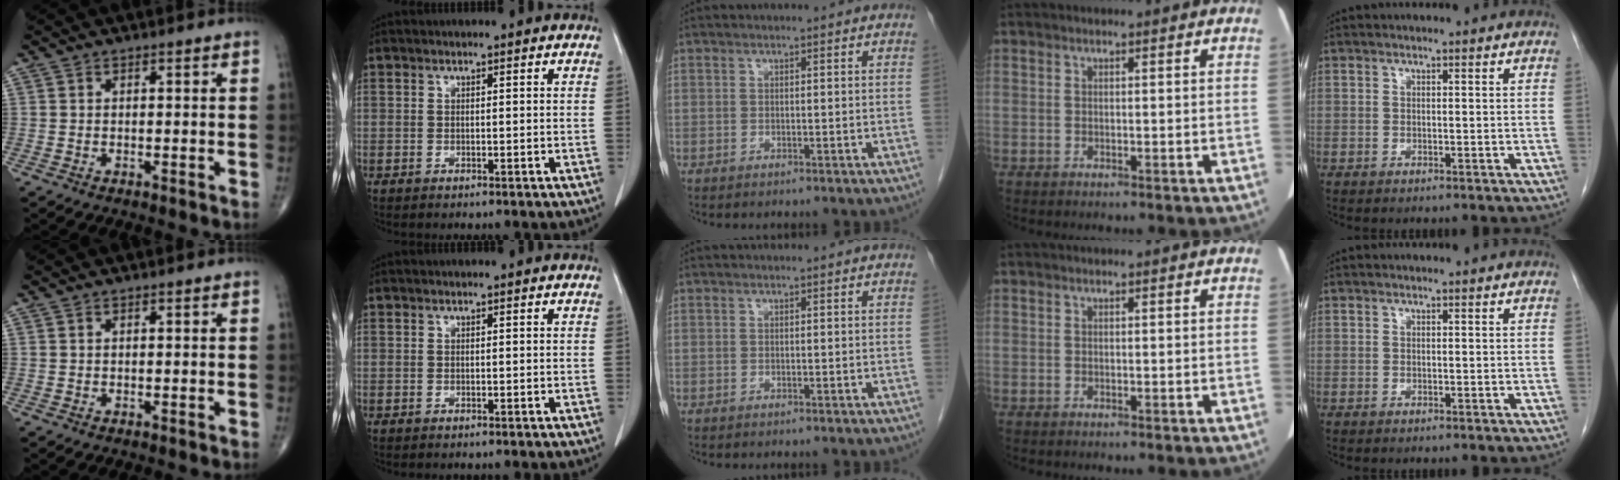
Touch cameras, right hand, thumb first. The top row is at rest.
{}